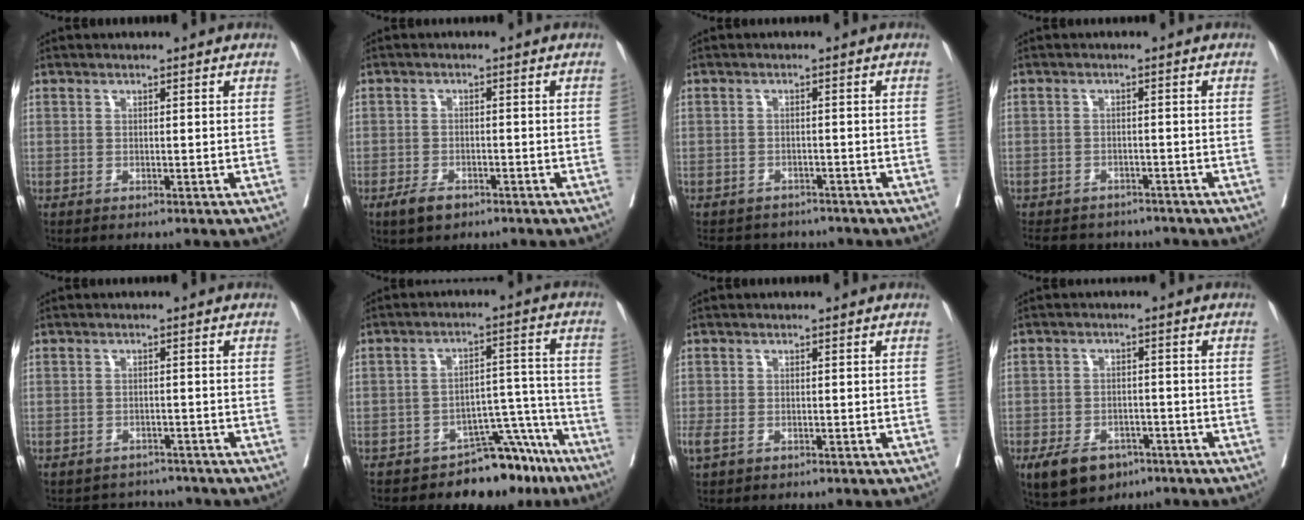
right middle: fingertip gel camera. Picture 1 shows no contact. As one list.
[{"total": 3.0, "force": [-2.0, 1.5, 1.7], "torque": [-0.034, -0.001, -0.028]}, {"total": 6.8, "force": [-6.2, 2.6, 0.8], "torque": [-0.011, 0.001, -0.079]}, {"total": 9.1, "force": [-8.0, 3.8, 2.0], "torque": [-0.035, 0.000, -0.102]}, {"total": 5.0, "force": [-4.7, 1.8, -0.2], "torque": [0.005, 0.009, -0.061]}, {"total": 10.3, "force": [-8.5, 4.3, 3.8], "torque": [-0.017, 0.061, -0.124]}, {"total": 1.9, "force": [-0.7, 1.1, 1.3], "torque": [-0.040, -0.005, -0.009]}, {"total": 7.5, "force": [-4.6, 4.7, 3.7], "torque": [-0.066, 0.002, -0.064]}]